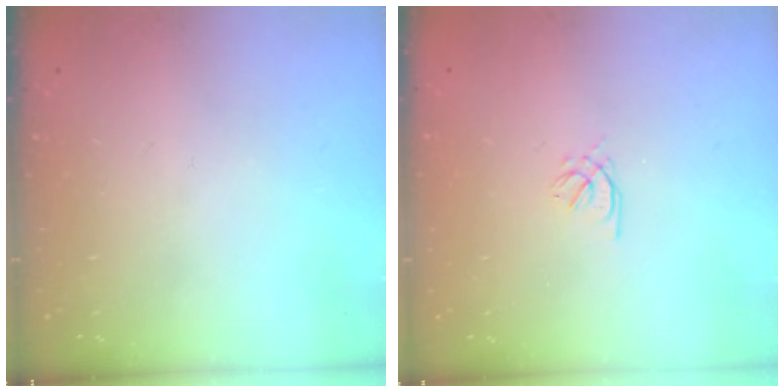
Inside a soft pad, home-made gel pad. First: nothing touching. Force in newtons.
{"total": 0.9, "press": 0.8, "slide": 0.4}